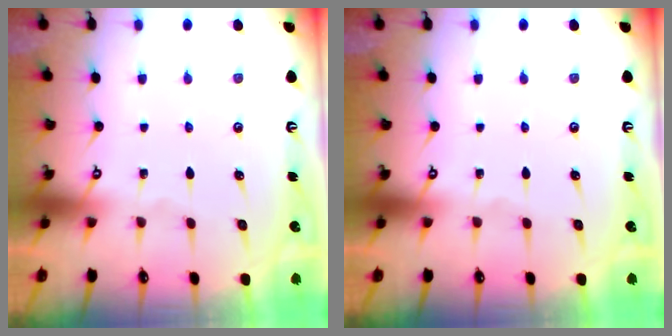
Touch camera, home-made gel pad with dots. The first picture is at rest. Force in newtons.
{"total": 0.0}